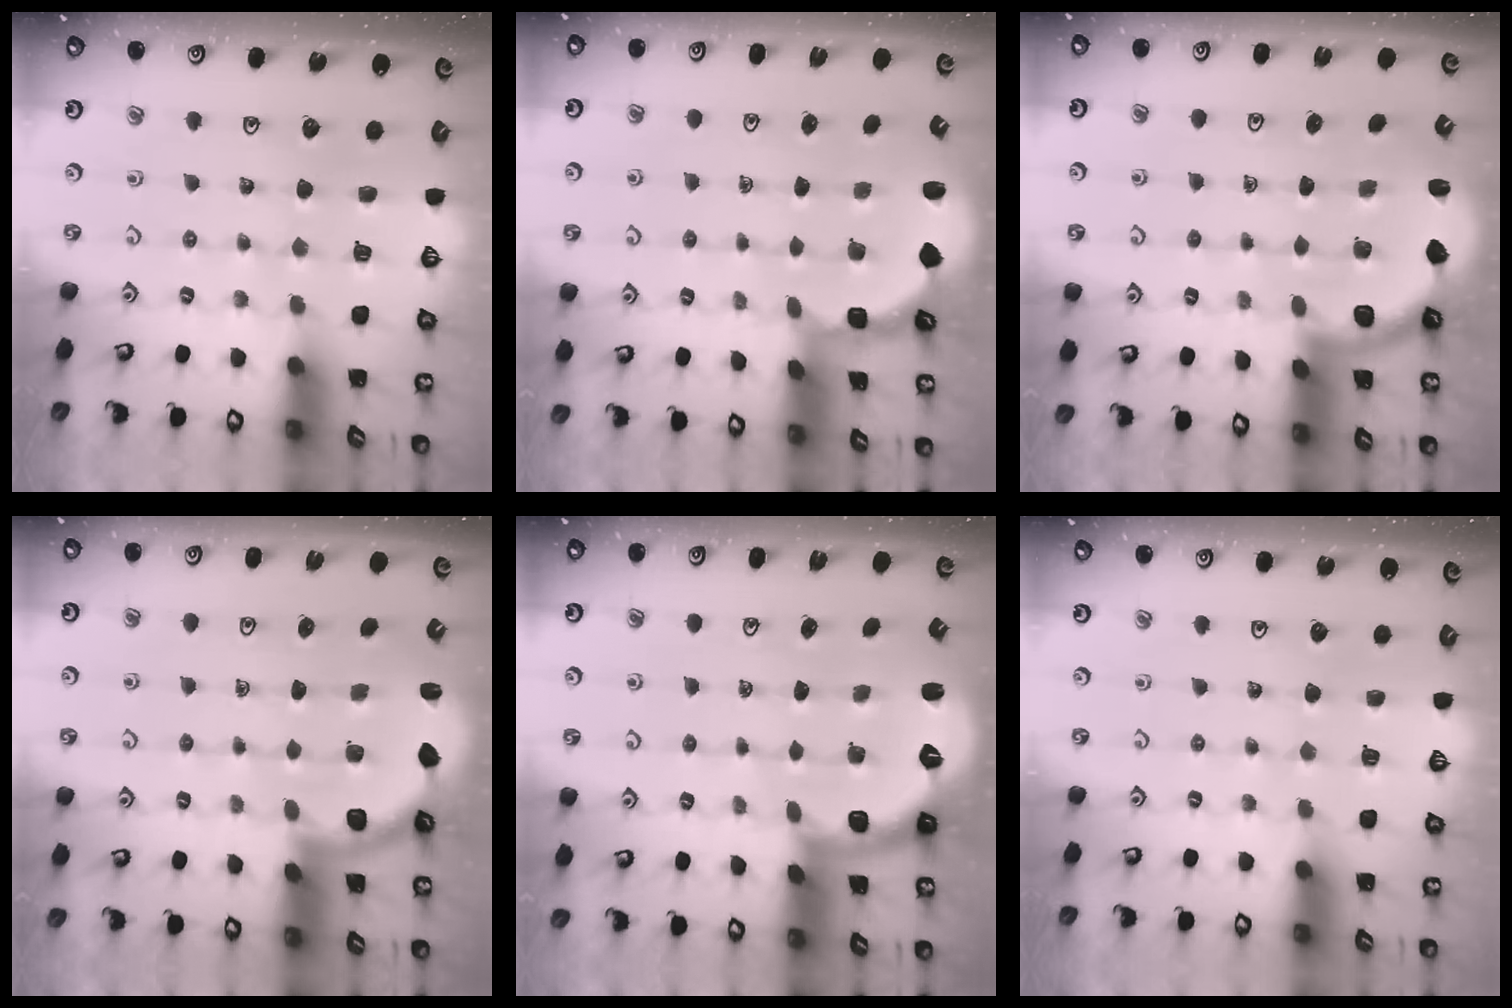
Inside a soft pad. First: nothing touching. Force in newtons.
{"total": 2.7, "press": 2.1, "slide": 1.7}
{"total": 2.5, "press": 2.5, "slide": 0.6}
{"total": 3.3, "press": 2.9, "slide": 1.6}
{"total": 2.7, "press": 1.7, "slide": 2.1}
{"total": 0.0}